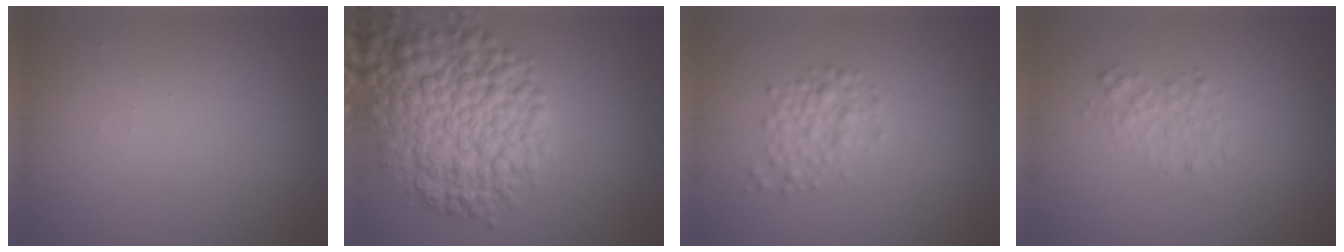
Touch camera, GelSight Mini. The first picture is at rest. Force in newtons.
{"total": 8.8, "press": 8.8, "slide": 0.3}
{"total": 2.1, "press": 2.1, "slide": 0.1}
{"total": 1.5, "press": 1.5, "slide": 0.0}